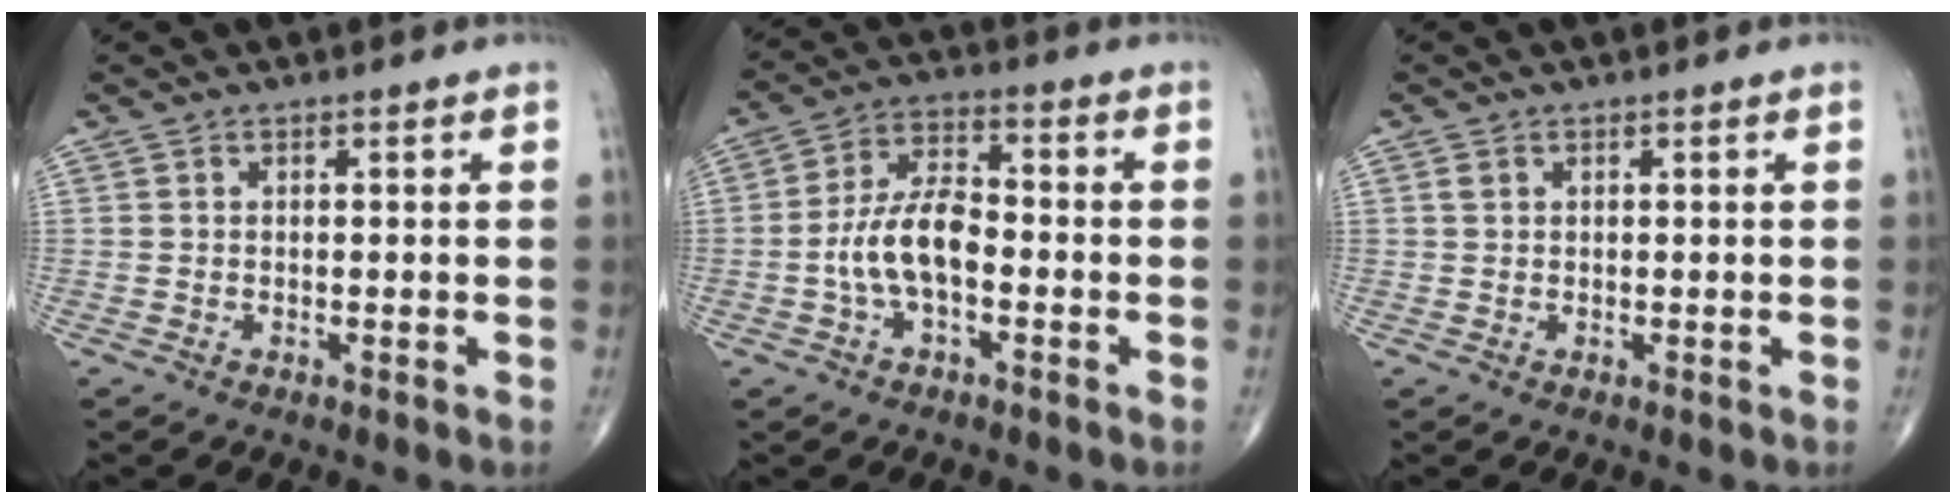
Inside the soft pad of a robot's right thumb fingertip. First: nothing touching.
{"total": 10.2, "force": [-2.3, 5.0, 8.6], "torque": [-0.167, 0.035, -0.050]}
{"total": 0.9, "force": [0.4, 0.6, 0.5], "torque": [-0.008, 0.004, 0.008]}